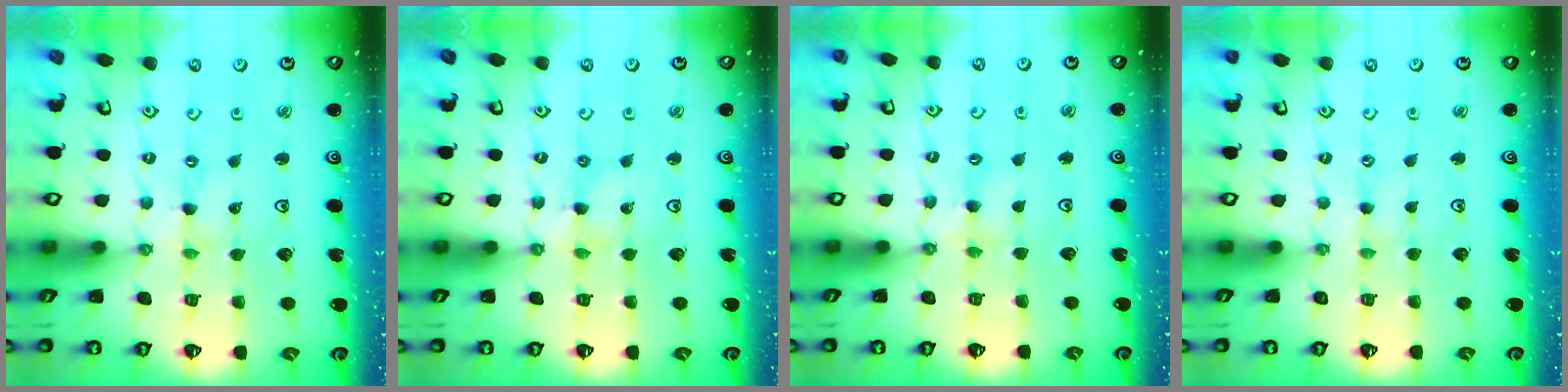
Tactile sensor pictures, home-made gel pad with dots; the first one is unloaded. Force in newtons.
{"total": 1.8, "press": 1.8, "slide": 0.2}
{"total": 2.4, "press": 2.4, "slide": 0.4}
{"total": 0.8, "press": 0.8, "slide": 0.3}